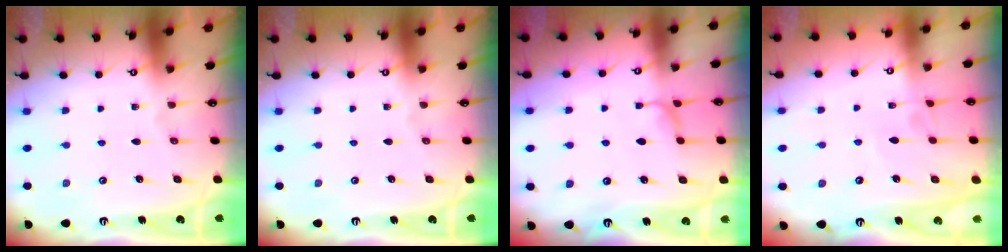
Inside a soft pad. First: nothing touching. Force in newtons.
{"total": 0.0}
{"total": 2.3, "press": 2.3, "slide": 0.4}
{"total": 4.0, "press": 4.0, "slide": 0.1}